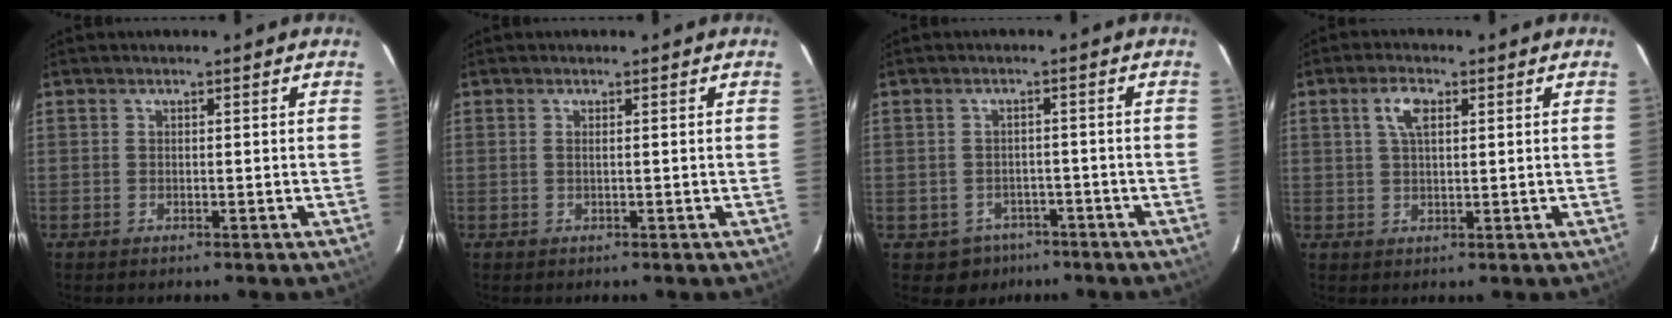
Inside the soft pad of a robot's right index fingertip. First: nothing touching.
{"total": 0.6, "force": [0.1, -0.2, 0.6], "torque": [-0.011, 0.000, 0.000]}
{"total": 5.0, "force": [-3.0, 3.9, 0.6], "torque": [-0.020, 0.020, -0.033]}
{"total": 4.2, "force": [1.6, 1.8, 3.4], "torque": [-0.065, 0.009, 0.030]}